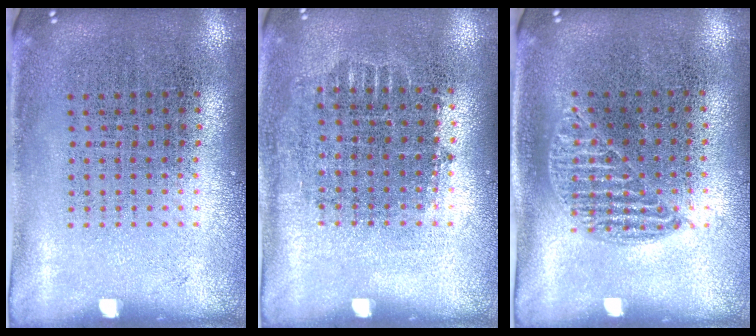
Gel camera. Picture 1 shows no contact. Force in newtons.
{"total": 0.7, "press": 0.7, "slide": 0.2}
{"total": 0.8, "press": 0.8, "slide": 0.4}